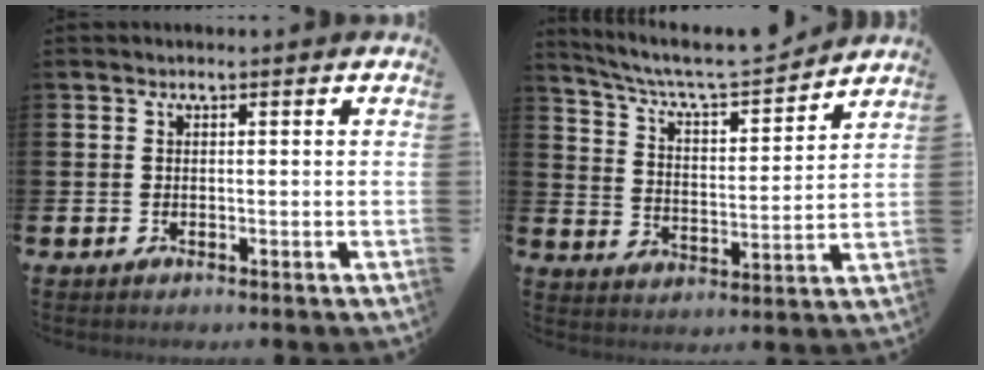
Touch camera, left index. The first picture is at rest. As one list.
[{"total": 7.7, "force": [7.2, 1.2, 2.6], "torque": [-0.081, -0.056, 0.122]}]